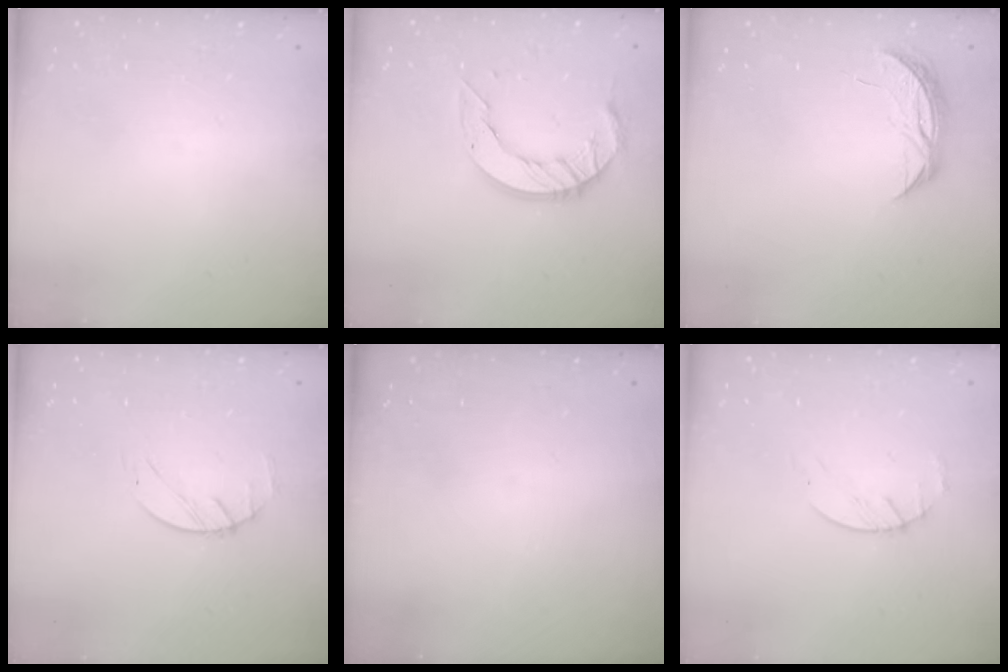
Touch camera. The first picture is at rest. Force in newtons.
{"total": 11.2, "press": 11.1, "slide": 0.9}
{"total": 5.8, "press": 5.8, "slide": 0.6}
{"total": 1.9, "press": 1.9, "slide": 0.3}
{"total": 0.0}
{"total": 2.2, "press": 2.2, "slide": 0.3}